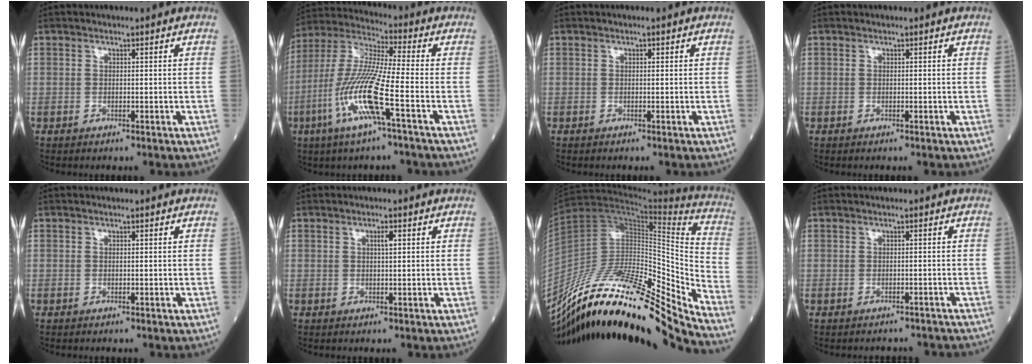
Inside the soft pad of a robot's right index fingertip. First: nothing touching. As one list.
[{"total": 13.7, "force": [-4.9, 0.1, 12.8], "torque": [-0.274, -0.007, -0.104]}, {"total": 0.0}, {"total": 0.0}, {"total": 0.0}, {"total": 1.2, "force": [0.4, 0.1, 1.1], "torque": [-0.021, 0.002, 0.006]}, {"total": 26.0, "force": [-22.2, 0.9, 13.4], "torque": [-0.209, 0.002, -0.379]}, {"total": 4.4, "force": [-4.2, 1.2, 0.4], "torque": [-0.003, -0.001, -0.041]}]